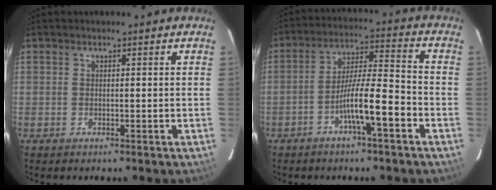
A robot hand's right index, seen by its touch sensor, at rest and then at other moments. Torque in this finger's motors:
{"motor_torque": [1.37, -0.77, 0.73, 0.15]}